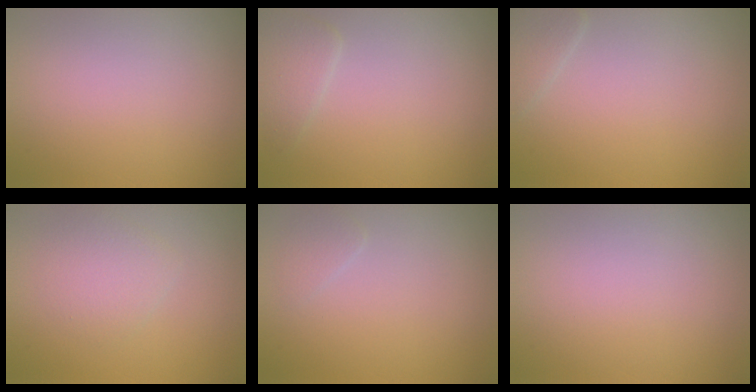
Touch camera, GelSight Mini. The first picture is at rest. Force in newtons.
{"total": 1.9, "press": 1.9, "slide": 0.1}
{"total": 1.4, "press": 1.4, "slide": 0.1}
{"total": 2.3, "press": 2.3, "slide": 0.1}
{"total": 0.9, "press": 0.9, "slide": 0.0}
{"total": 0.0}